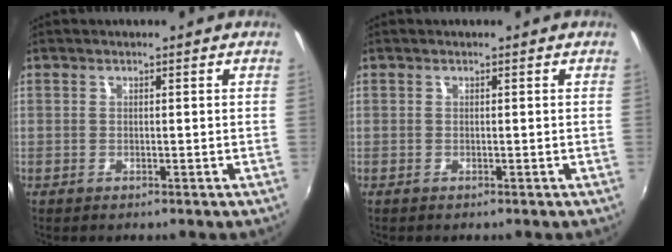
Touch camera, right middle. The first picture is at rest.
{"total": 0.0}